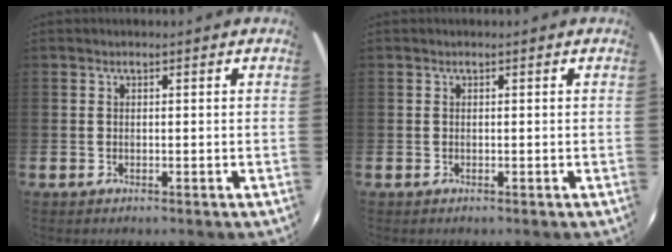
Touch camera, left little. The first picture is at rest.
{"total": 0.0}